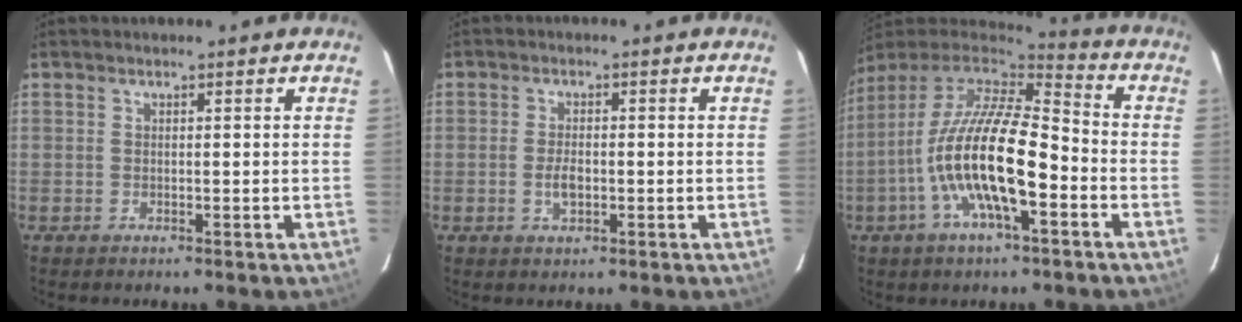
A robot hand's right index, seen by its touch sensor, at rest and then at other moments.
{"total": 3.3, "force": [-0.8, 1.8, 2.6], "torque": [-0.051, 0.000, -0.013]}
{"total": 18.9, "force": [-5.8, 5.7, 17.1], "torque": [-0.318, -0.018, -0.113]}